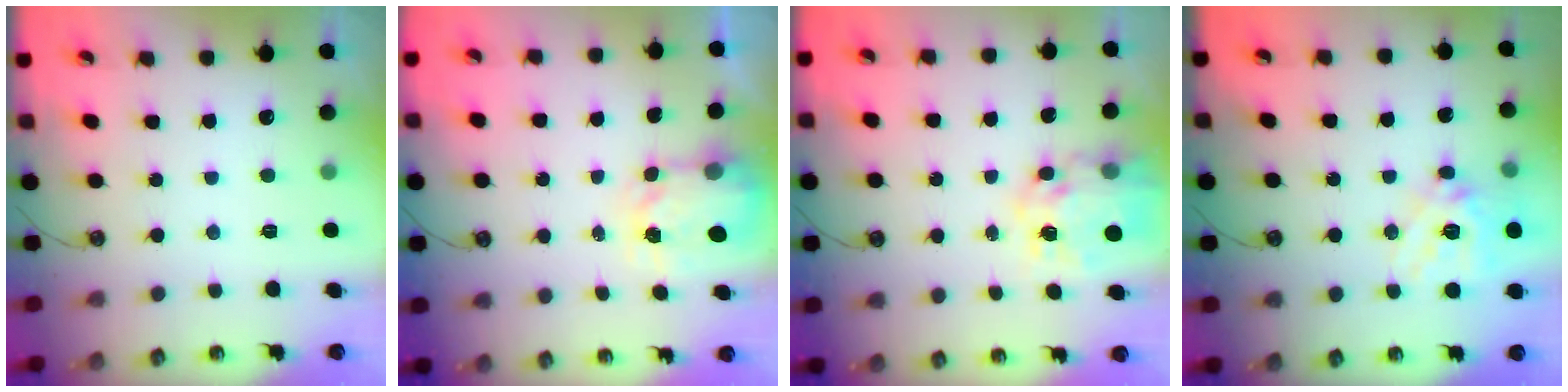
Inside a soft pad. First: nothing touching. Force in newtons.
{"total": 4.0, "press": 3.9, "slide": 0.5}
{"total": 12.3, "press": 12.2, "slide": 1.2}
{"total": 16.6, "press": 16.4, "slide": 2.6}